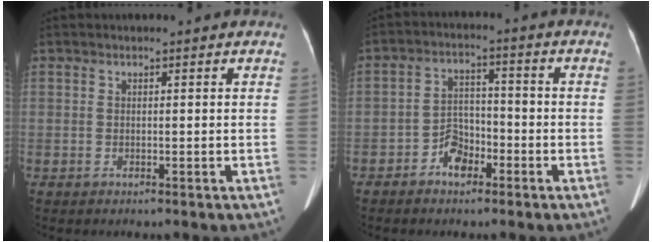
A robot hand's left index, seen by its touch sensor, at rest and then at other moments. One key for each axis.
{"total": 5.1, "fx": -2.9, "fy": 3.2, "fz": 2.7, "tx": -0.049, "ty": 0.017, "tz": -0.053}